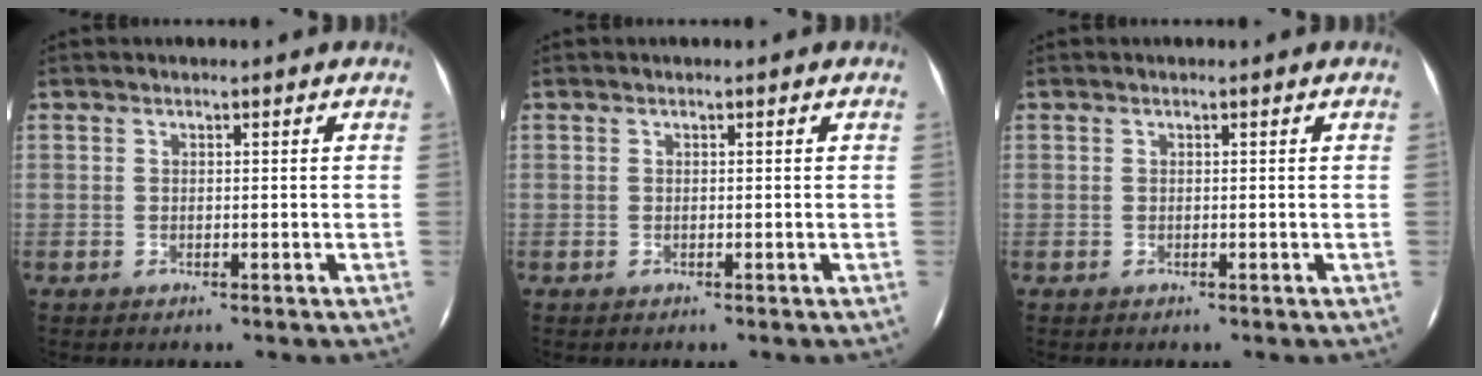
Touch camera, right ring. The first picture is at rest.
{"total": 0.0}
{"total": 0.0}